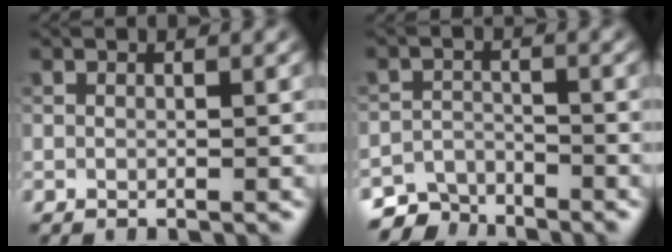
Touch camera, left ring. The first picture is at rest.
{"total": 4.7, "force": [-4.3, 1.8, 0.6], "torque": [-0.002, -0.011, -0.072]}